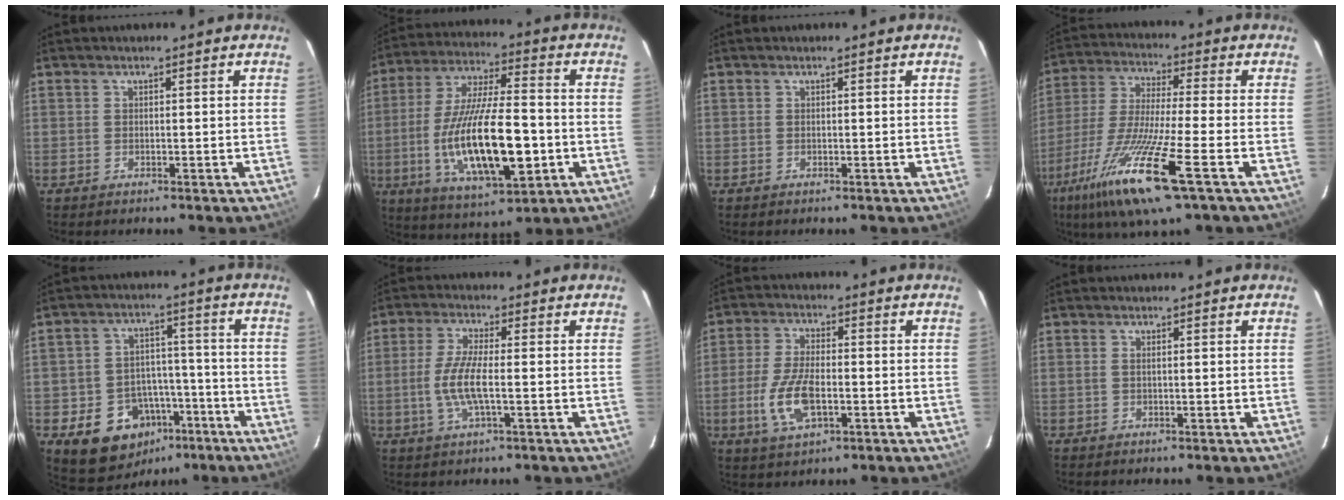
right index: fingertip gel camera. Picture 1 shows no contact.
{"total": 20.7, "force": [-4.6, 6.3, 19.2], "torque": [-0.379, -0.019, -0.072]}
{"total": 0.0}
{"total": 17.7, "force": [-8.8, 1.4, 15.3], "torque": [-0.325, -0.038, -0.173]}
{"total": 13.8, "force": [-7.0, 10.5, 5.6], "torque": [-0.125, 0.038, -0.078]}
{"total": 7.3, "force": [-1.4, 1.3, 7.1], "torque": [-0.146, -0.005, -0.029]}
{"total": 9.9, "force": [-2.7, 4.3, 8.5], "torque": [-0.183, -0.005, -0.049]}
{"total": 0.6, "force": [0.0, -0.2, 0.5], "torque": [-0.009, 0.001, -0.001]}